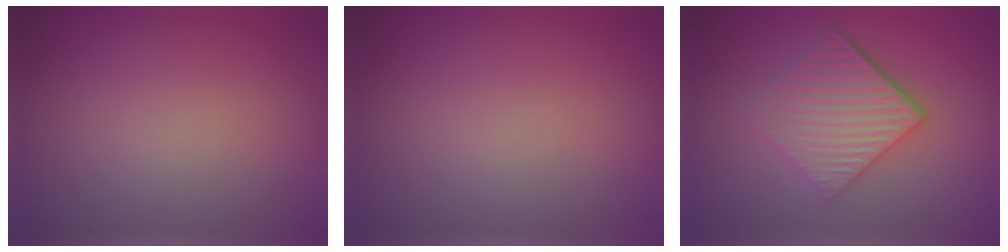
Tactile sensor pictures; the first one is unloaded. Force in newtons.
{"total": 0.0}
{"total": 5.0, "press": 3.7, "slide": 3.4}